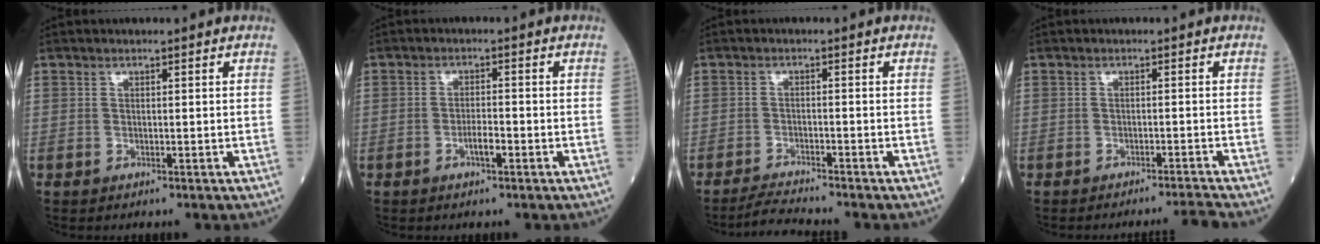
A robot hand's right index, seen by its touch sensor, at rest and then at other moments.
{"total": 2.2, "force": [-1.1, 0.5, 1.9], "torque": [-0.030, 0.003, -0.019]}
{"total": 3.8, "force": [-3.6, -1.0, 0.7], "torque": [-0.022, -0.020, -0.066]}
{"total": 3.9, "force": [-3.3, -2.2, 0.1], "torque": [-0.003, -0.001, -0.046]}